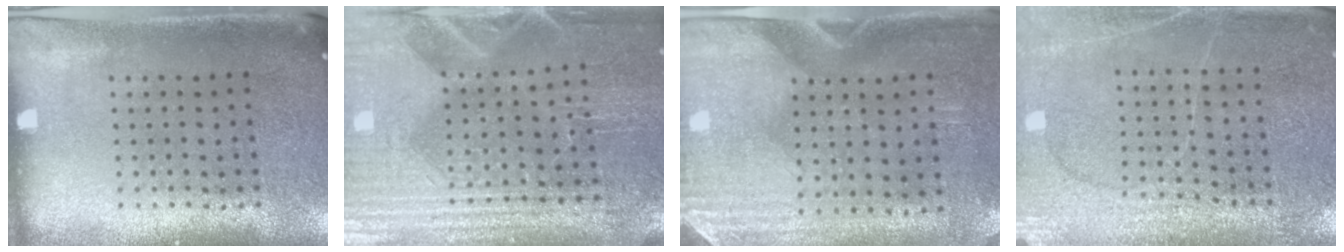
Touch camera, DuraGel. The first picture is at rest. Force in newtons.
{"total": 4.1, "press": 3.9, "slide": 1.4}
{"total": 2.9, "press": 2.5, "slide": 1.5}
{"total": 2.9, "press": 2.9, "slide": 0.2}